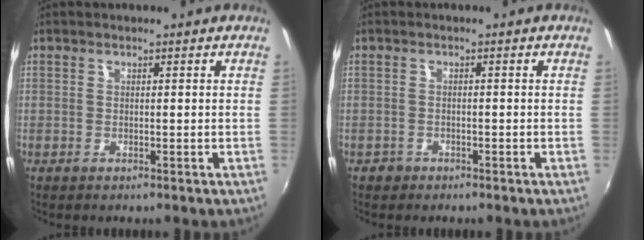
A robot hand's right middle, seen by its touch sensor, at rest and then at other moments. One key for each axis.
{"total": 1.6, "fx": -1.1, "fy": 1.1, "fz": 0.2, "tx": -0.008, "ty": -0.001, "tz": -0.017}